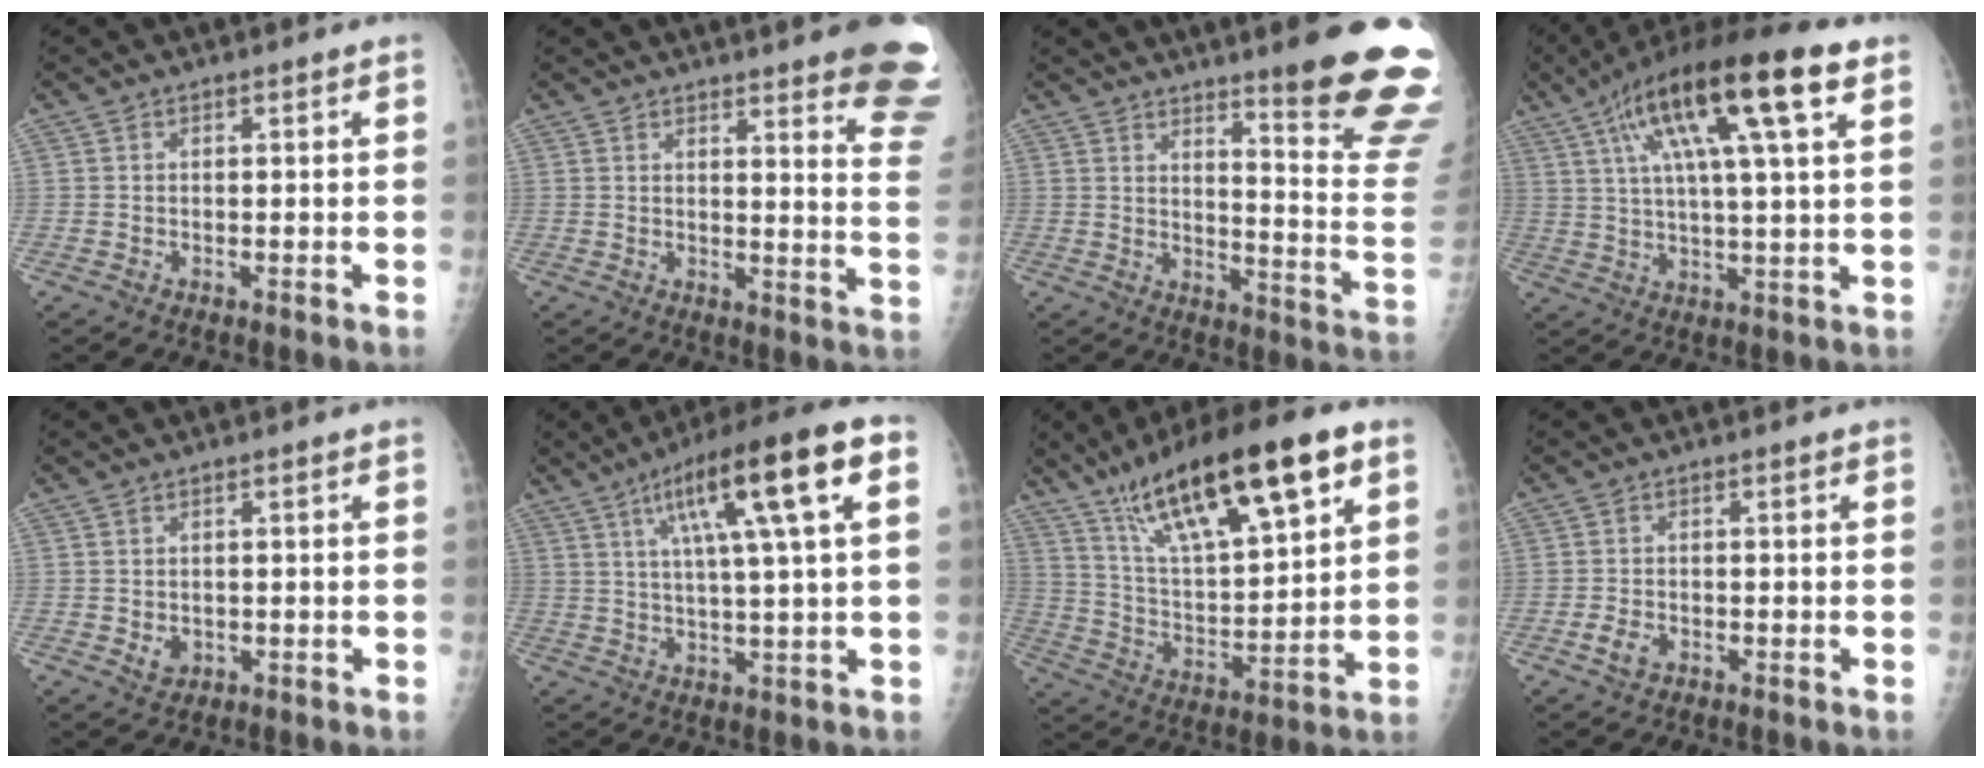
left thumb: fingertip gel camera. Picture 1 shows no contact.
{"total": 17.9, "force": [13.7, 2.6, 11.1], "torque": [-0.111, -0.094, 0.144]}
{"total": 18.6, "force": [13.6, 1.4, 12.7], "torque": [-0.130, -0.116, 0.177]}
{"total": 20.4, "force": [9.1, 4.2, 17.8], "torque": [-0.302, 0.011, 0.148]}
{"total": 2.3, "force": [-0.3, 1.9, 1.3], "torque": [-0.012, -0.001, 0.004]}
{"total": 17.2, "force": [6.1, 2.3, 15.9], "torque": [-0.252, 0.014, 0.091]}
{"total": 24.4, "force": [13.4, 7.0, 19.2], "torque": [-0.302, -0.026, 0.237]}
{"total": 2.6, "force": [-1.2, 1.7, 1.6], "torque": [-0.032, 0.002, -0.021]}